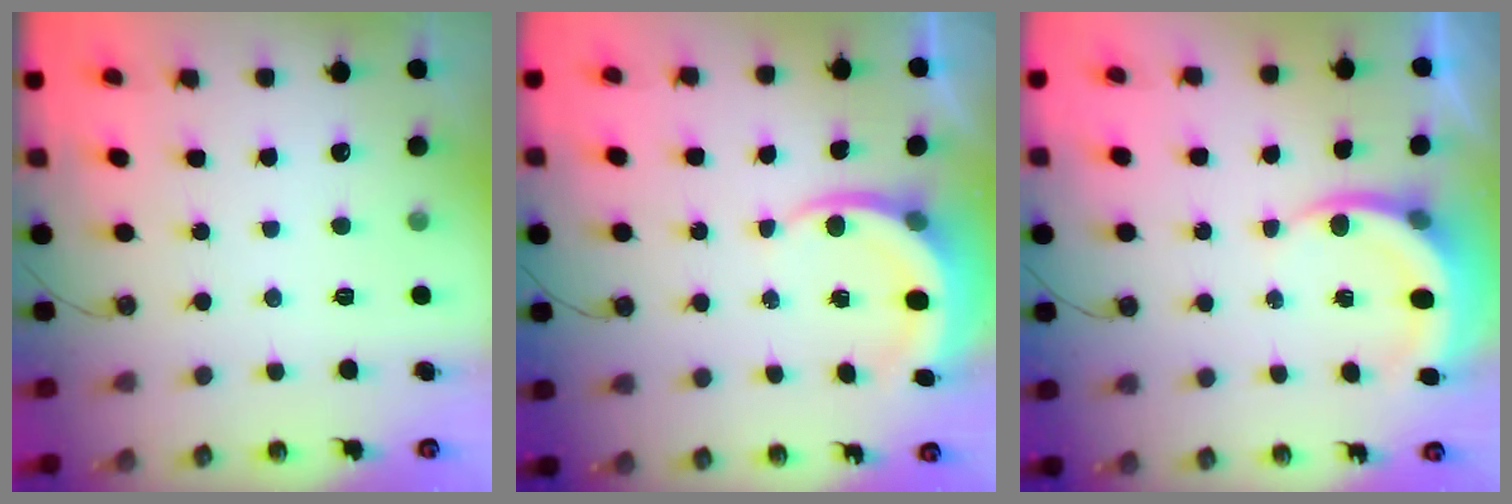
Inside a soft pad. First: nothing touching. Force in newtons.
{"total": 6.0, "press": 6.0, "slide": 0.3}
{"total": 5.6, "press": 5.4, "slide": 1.8}